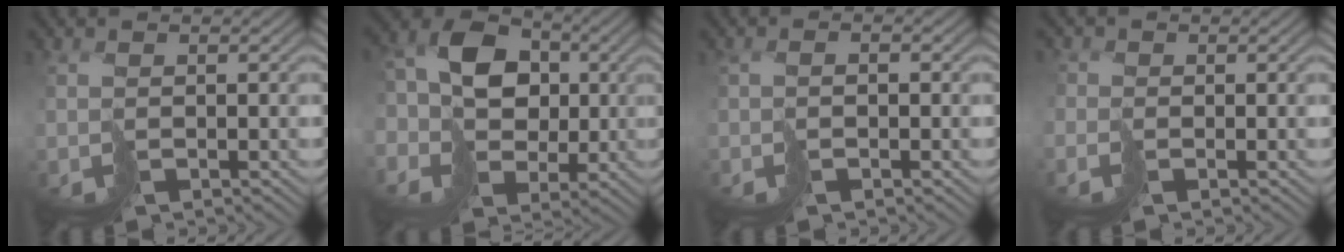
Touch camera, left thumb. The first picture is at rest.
{"total": 10.3, "force": [-0.3, 8.8, 5.4], "torque": [-0.127, -0.003, -0.015]}
{"total": 1.0, "force": [-0.5, 0.4, 0.8], "torque": [-0.016, 0.001, -0.010]}
{"total": 1.9, "force": [-1.1, 1.4, 0.6], "torque": [-0.018, -0.002, -0.027]}